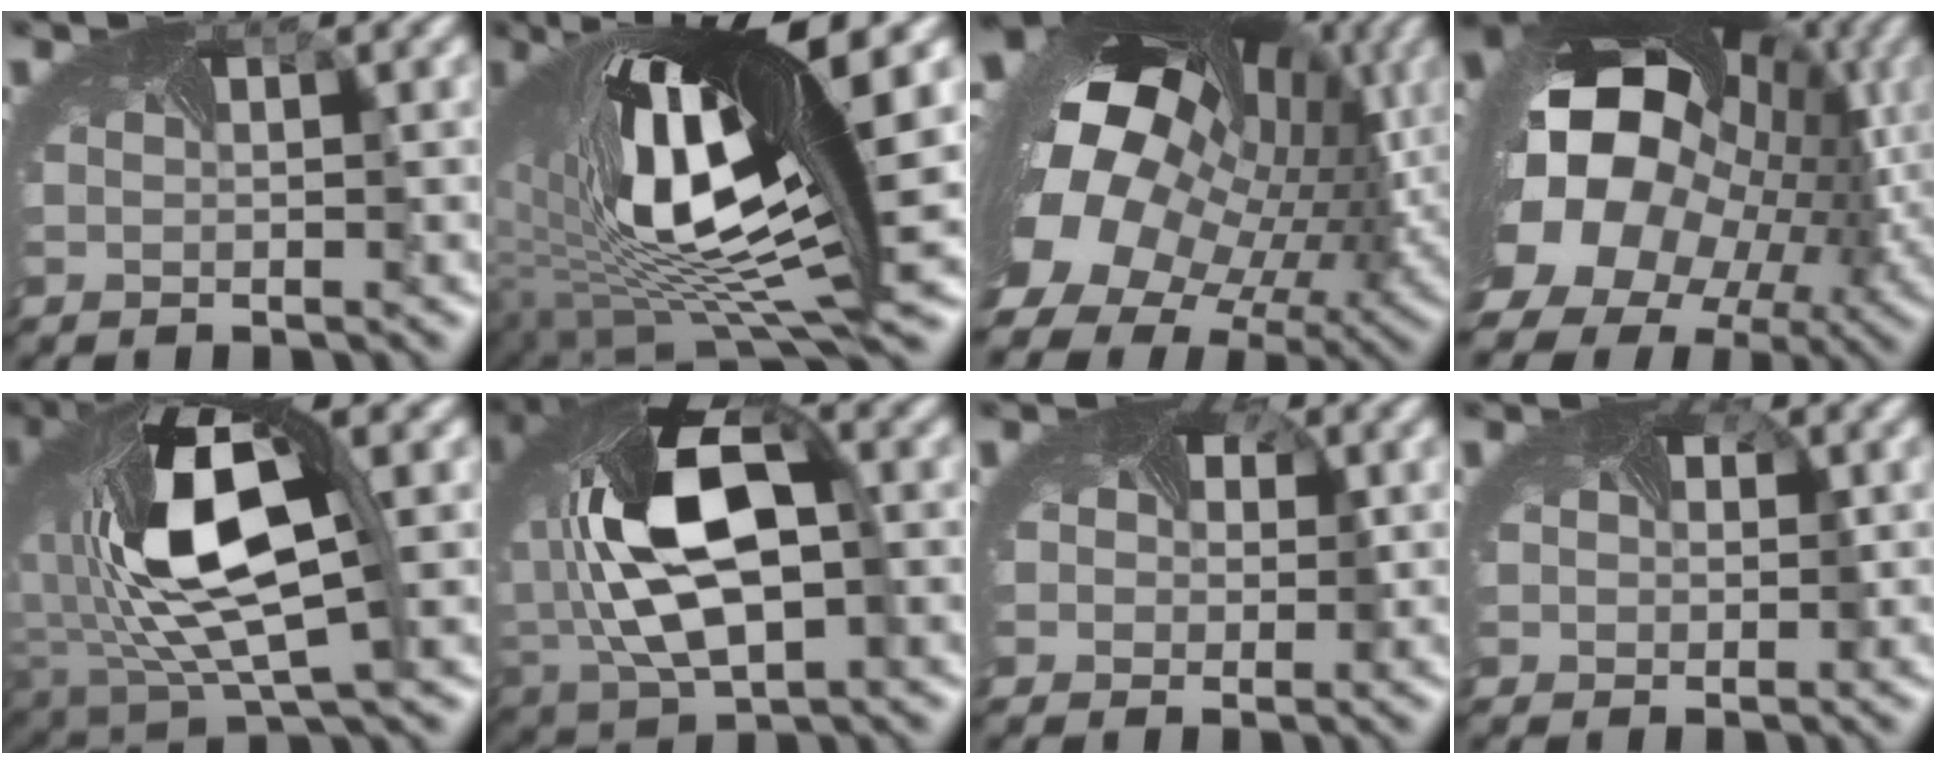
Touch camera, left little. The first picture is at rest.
{"total": 16.2, "force": [1.5, 5.9, 15.0], "torque": [-0.275, -0.017, 0.046]}
{"total": 18.1, "force": [-1.2, 13.7, 11.7], "torque": [-0.237, -0.020, -0.009]}
{"total": 19.0, "force": [-1.7, 15.6, 10.7], "torque": [-0.208, -0.039, -0.046]}
{"total": 9.7, "force": [0.2, 5.0, 8.3], "torque": [-0.176, -0.011, 0.019]}
{"total": 11.5, "force": [0.0, 6.8, 9.3], "torque": [-0.212, -0.009, 0.015]}
{"total": 4.0, "force": [0.5, 3.3, 2.3], "torque": [-0.053, -0.002, 0.017]}
{"total": 1.9, "force": [0.5, 1.5, 1.2], "torque": [-0.037, -0.004, 0.016]}